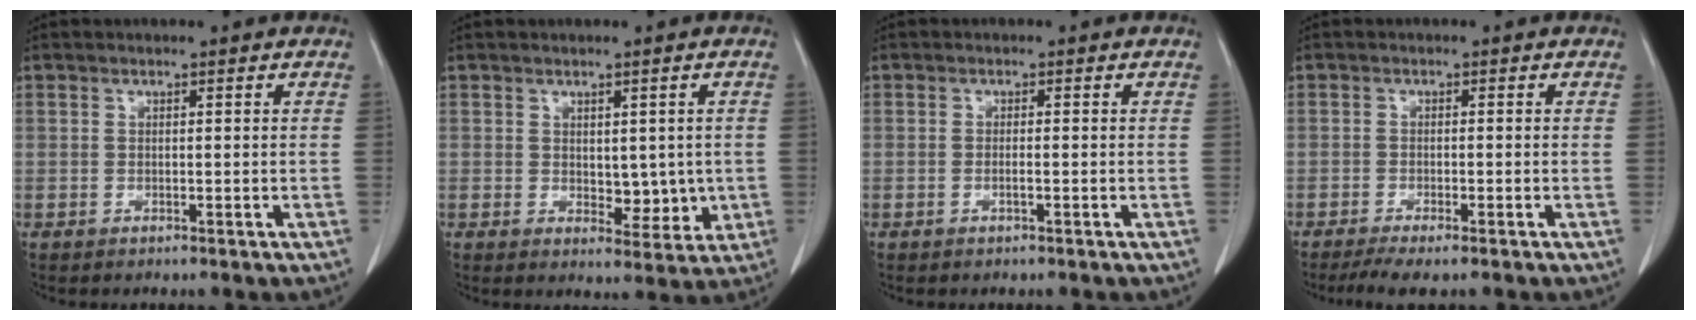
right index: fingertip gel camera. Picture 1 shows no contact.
{"total": 4.9, "force": [0.0, 2.9, 4.0], "torque": [-0.043, -0.009, 0.011]}
{"total": 0.8, "force": [-0.3, 0.0, 0.8], "torque": [-0.016, 0.000, -0.006]}
{"total": 3.7, "force": [-2.7, 0.3, 2.5], "torque": [-0.043, -0.009, -0.048]}